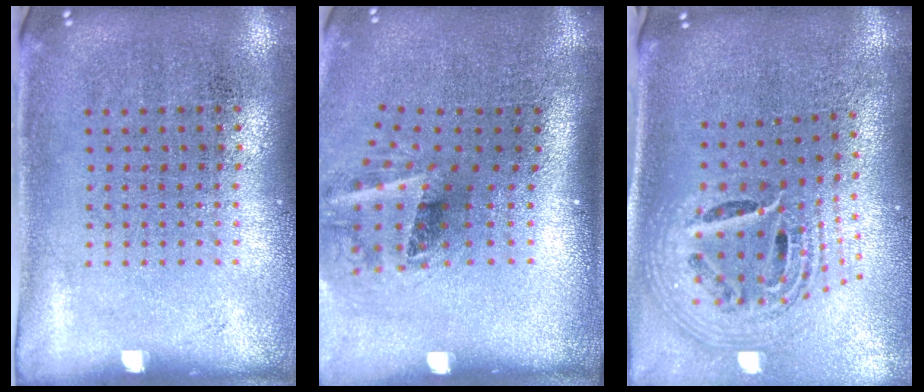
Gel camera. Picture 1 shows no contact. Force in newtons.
{"total": 2.0, "press": 1.3, "slide": 1.6}
{"total": 2.3, "press": 1.7, "slide": 1.7}